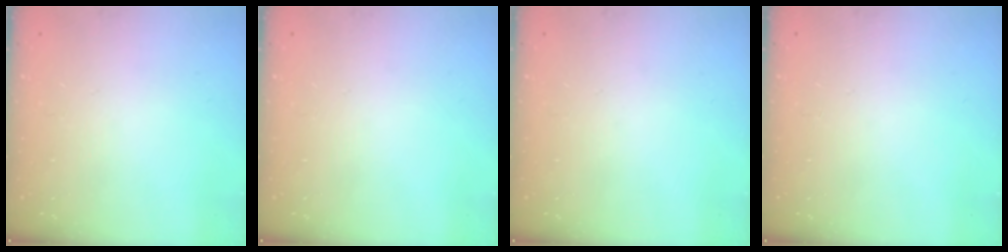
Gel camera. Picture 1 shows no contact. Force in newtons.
{"total": 0.0}
{"total": 0.0}
{"total": 0.0}